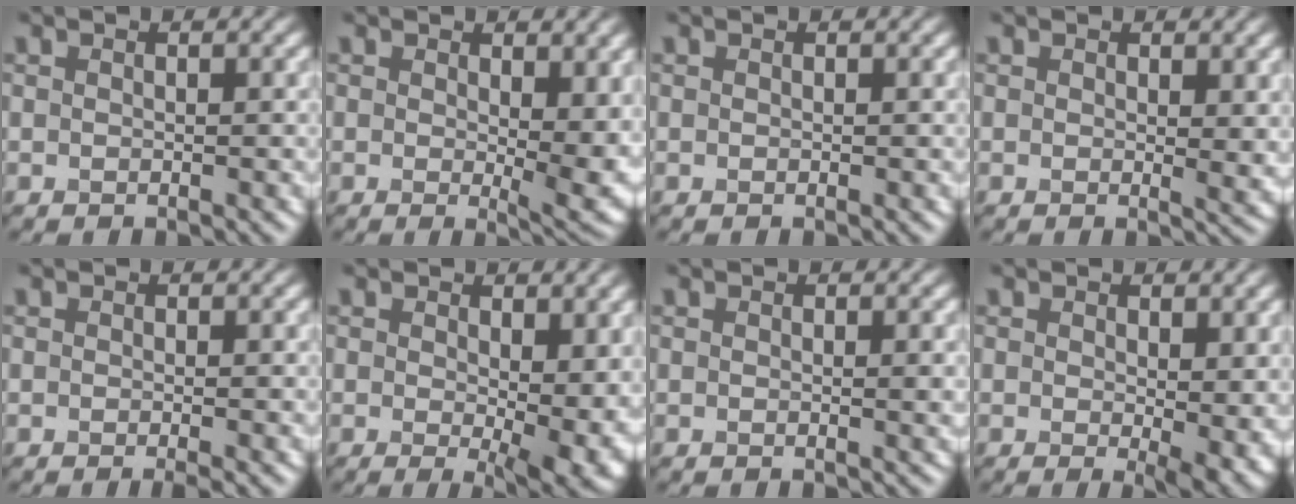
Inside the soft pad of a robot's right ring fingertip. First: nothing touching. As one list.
[{"total": 5.7, "force": [0.8, 2.1, 5.2], "torque": [-0.069, -0.015, 0.016]}, {"total": 0.0}, {"total": 1.7, "force": [0.5, 0.5, 1.6], "torque": [-0.017, -0.009, 0.010]}, {"total": 1.1, "force": [-0.4, 0.1, 1.0], "torque": [-0.015, -0.008, -0.008]}, {"total": 6.7, "force": [0.1, 3.0, 6.0], "torque": [-0.080, -0.018, 0.008]}, {"total": 0.8, "force": [0.1, 0.1, 0.8], "torque": [-0.010, -0.001, 0.000]}, {"total": 3.8, "force": [0.1, 1.3, 3.5], "torque": [-0.044, -0.012, 0.004]}]